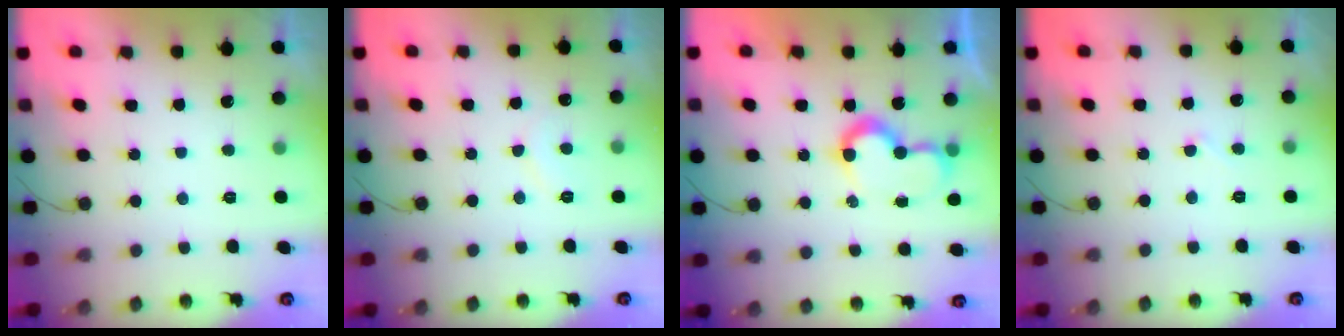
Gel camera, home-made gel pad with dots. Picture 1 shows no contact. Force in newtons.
{"total": 5.3, "press": 5.3, "slide": 0.3}
{"total": 8.2, "press": 8.2, "slide": 0.4}
{"total": 2.8, "press": 2.8, "slide": 0.2}